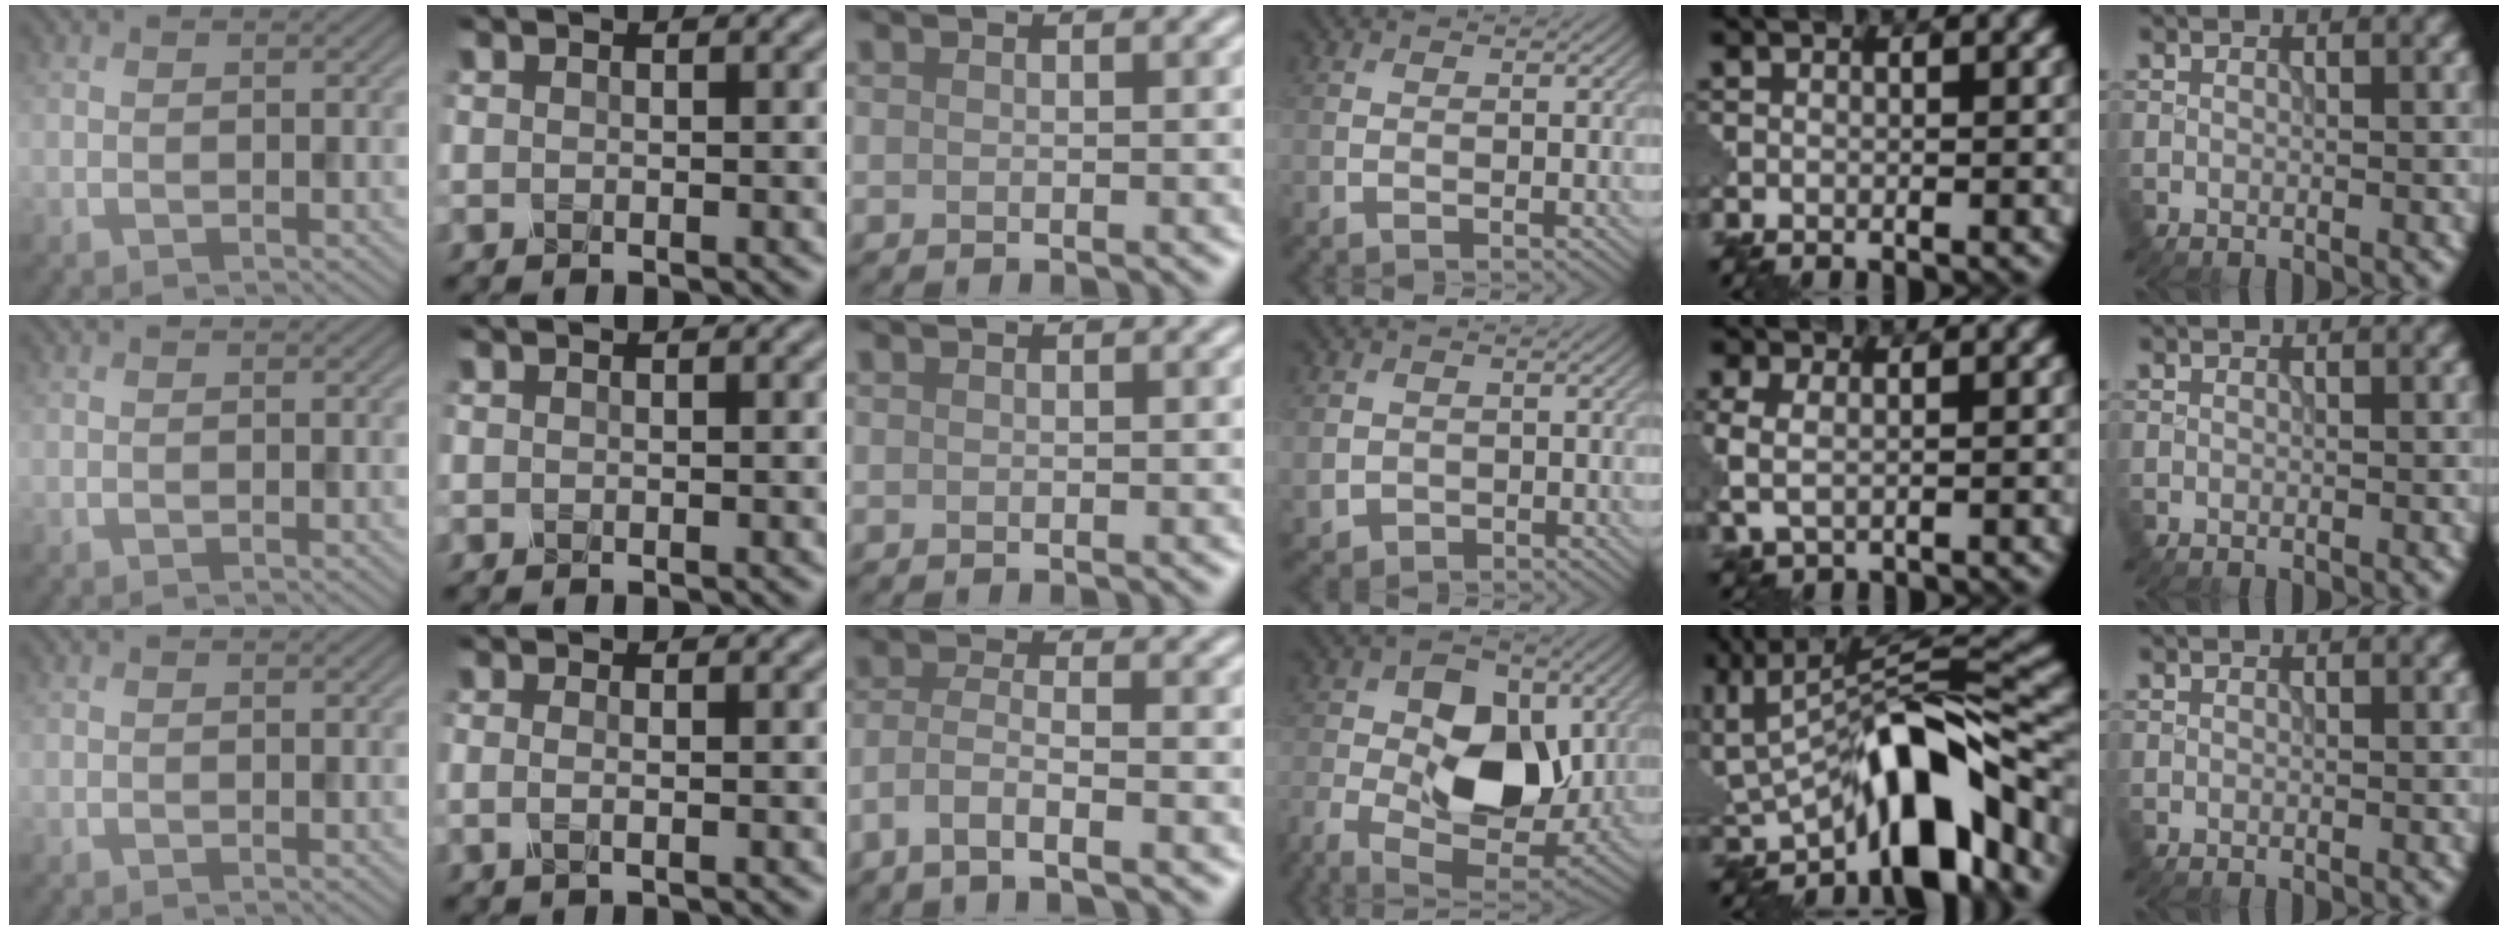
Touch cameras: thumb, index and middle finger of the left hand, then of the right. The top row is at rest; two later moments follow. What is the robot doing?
{"motion": "insert", "object": "pin"}